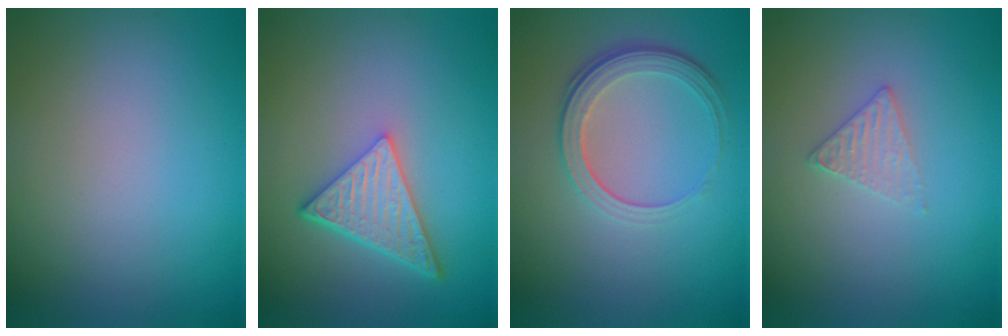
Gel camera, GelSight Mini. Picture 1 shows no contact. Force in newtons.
{"total": 5.1, "press": 3.8, "slide": 3.5}
{"total": 3.7, "press": 2.7, "slide": 2.5}
{"total": 1.6, "press": 1.6, "slide": 0.2}